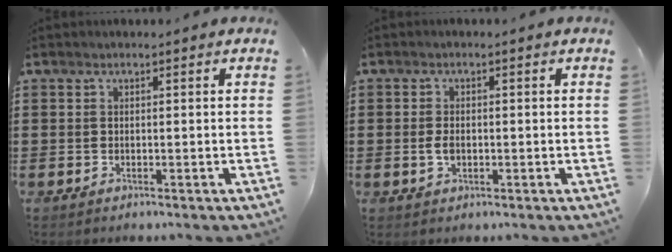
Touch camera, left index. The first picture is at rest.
{"total": 2.2, "force": [-0.2, 1.2, 1.8], "torque": [-0.044, 0.000, -0.007]}